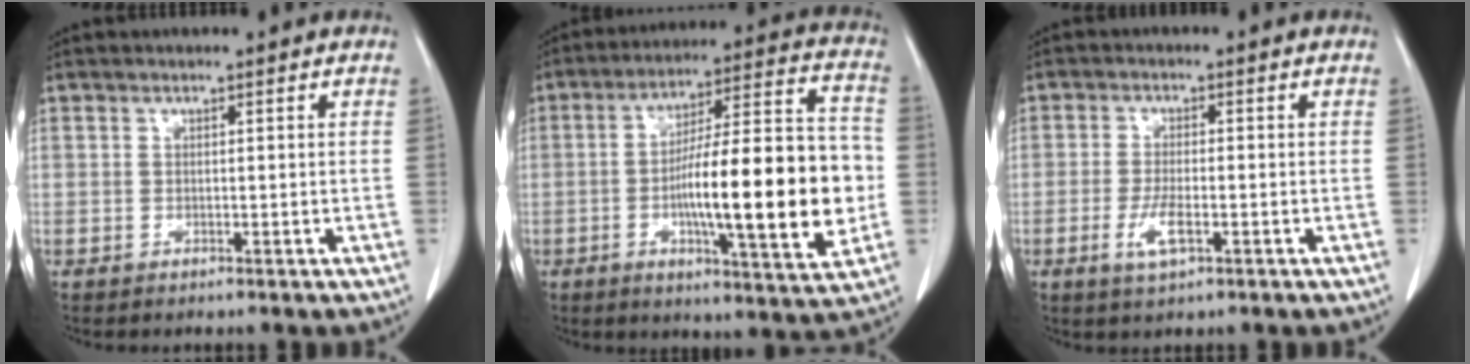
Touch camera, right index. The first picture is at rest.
{"total": 21.2, "force": [-3.1, 3.1, 20.8], "torque": [-0.304, 0.016, -0.042]}
{"total": 4.1, "force": [-1.5, 1.1, 3.7], "torque": [-0.075, -0.003, -0.023]}